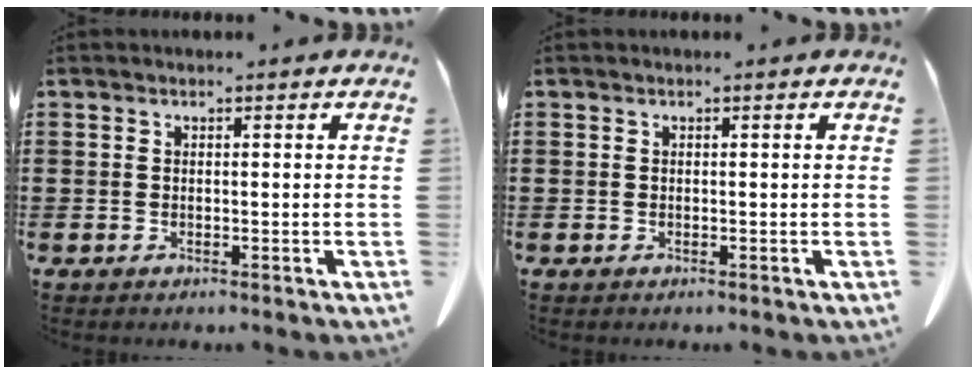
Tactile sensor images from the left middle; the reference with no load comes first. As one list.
[{"total": 0.0}]